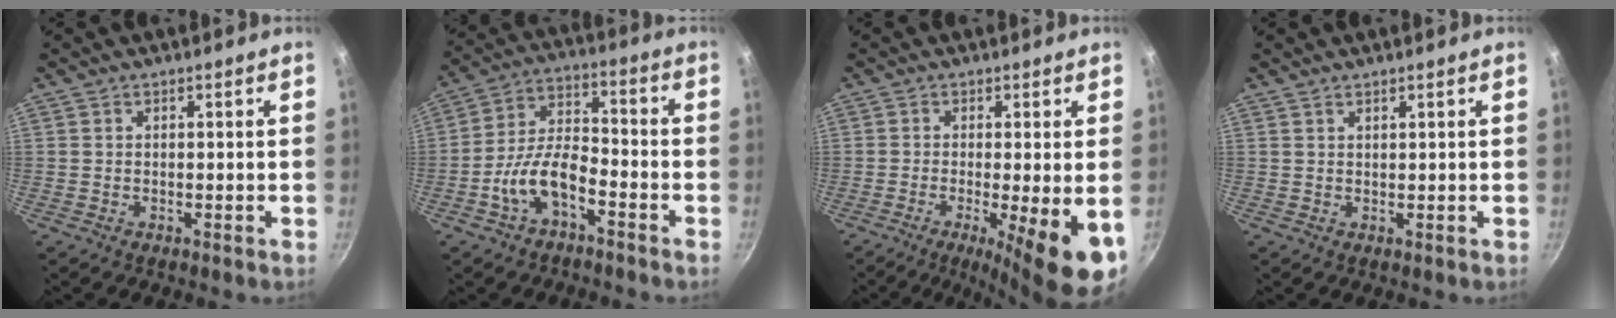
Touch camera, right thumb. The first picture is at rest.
{"total": 10.3, "force": [-5.1, 4.8, 7.6], "torque": [-0.130, 0.051, -0.100]}
{"total": 11.6, "force": [-3.3, 2.1, 10.9], "torque": [-0.155, -0.010, -0.045]}
{"total": 0.8, "force": [0.7, 0.0, 0.4], "torque": [-0.002, -0.010, 0.008]}